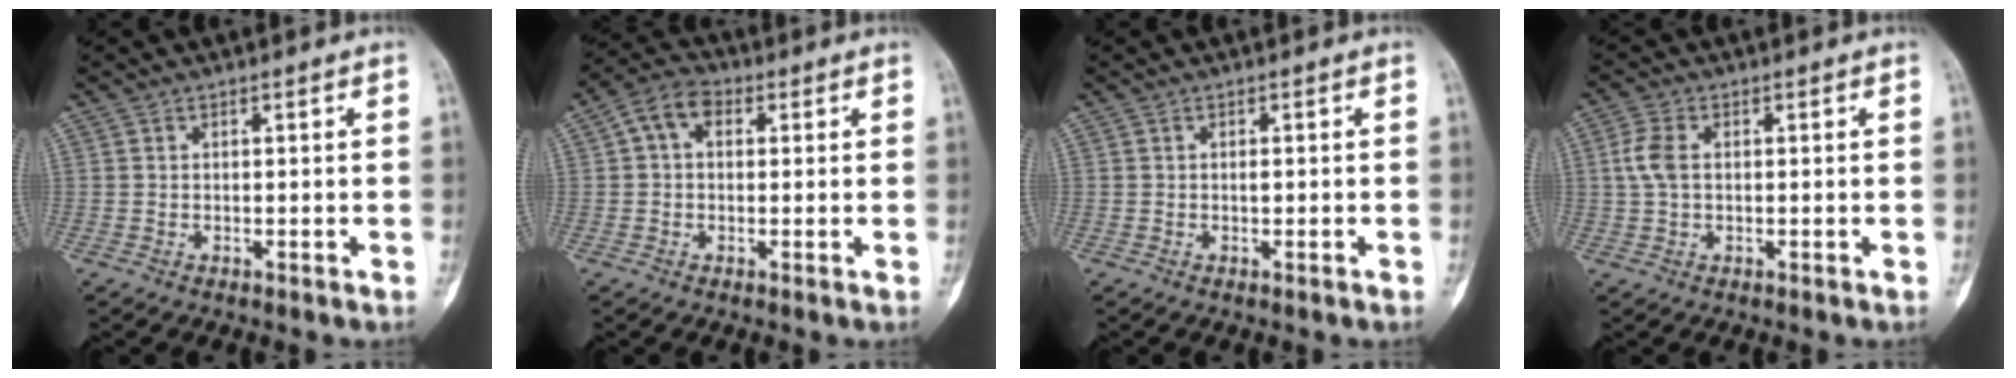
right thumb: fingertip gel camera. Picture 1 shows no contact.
{"total": 6.4, "force": [1.4, 4.5, 4.2], "torque": [-0.062, 0.023, 0.015]}
{"total": 0.9, "force": [-0.1, 0.2, 0.8], "torque": [-0.013, 0.000, -0.002]}
{"total": 4.4, "force": [0.4, 2.7, 3.5], "torque": [-0.088, 0.009, 0.005]}